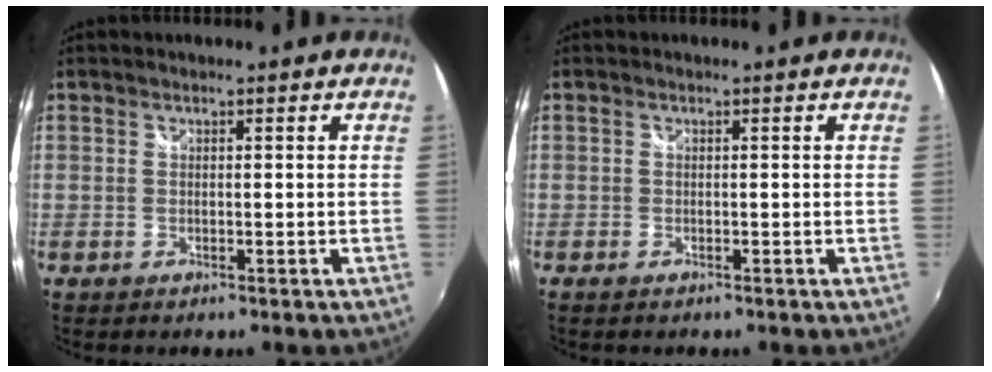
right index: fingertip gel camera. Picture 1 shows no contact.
{"total": 0.7, "force": [-0.6, 0.3, 0.1], "torque": [-0.005, -0.006, -0.011]}